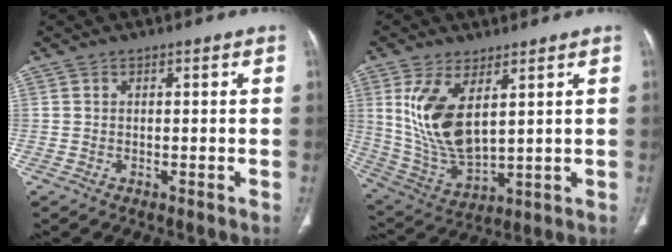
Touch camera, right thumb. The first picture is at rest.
{"total": 13.5, "force": [4.4, 6.3, 11.1], "torque": [-0.220, -0.027, 0.107]}